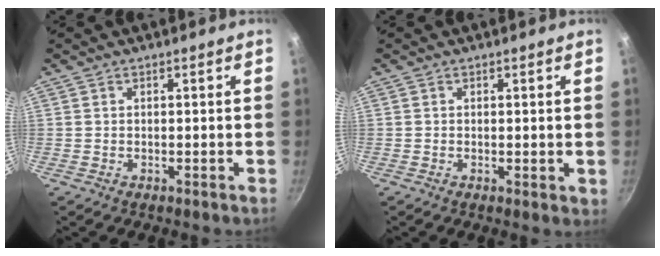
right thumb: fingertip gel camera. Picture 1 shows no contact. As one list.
[{"total": 1.2, "force": [0.1, 0.5, 1.1], "torque": [-0.014, -0.004, 0.001]}]